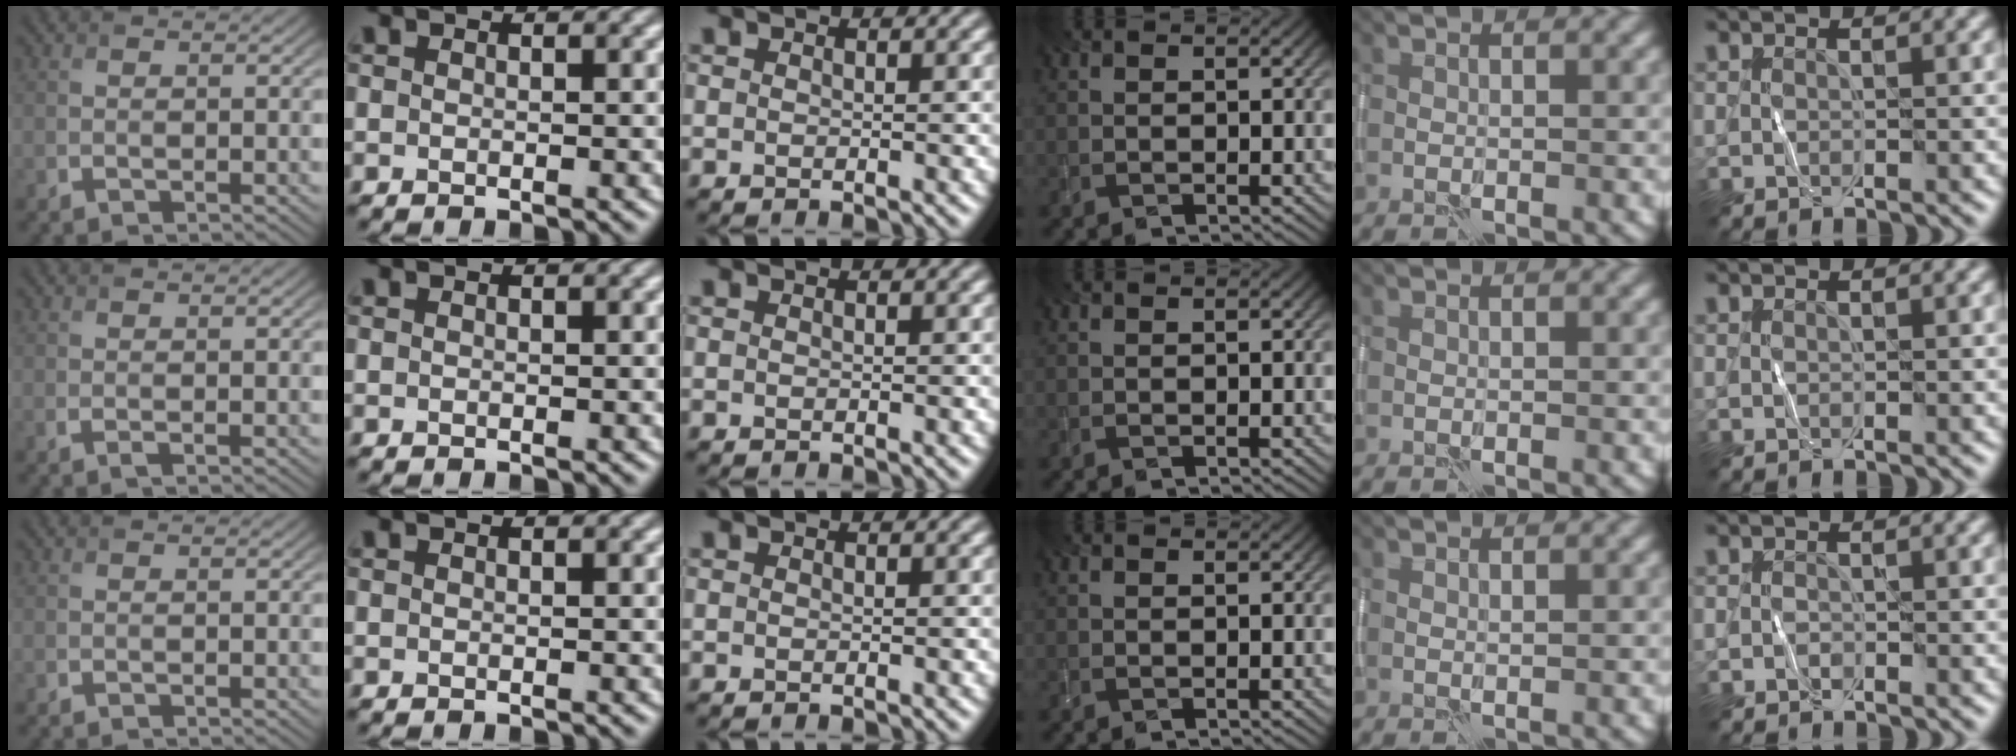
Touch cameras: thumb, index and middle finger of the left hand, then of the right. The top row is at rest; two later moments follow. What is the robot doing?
{"motion": "wipe", "object": "whiteboard"}